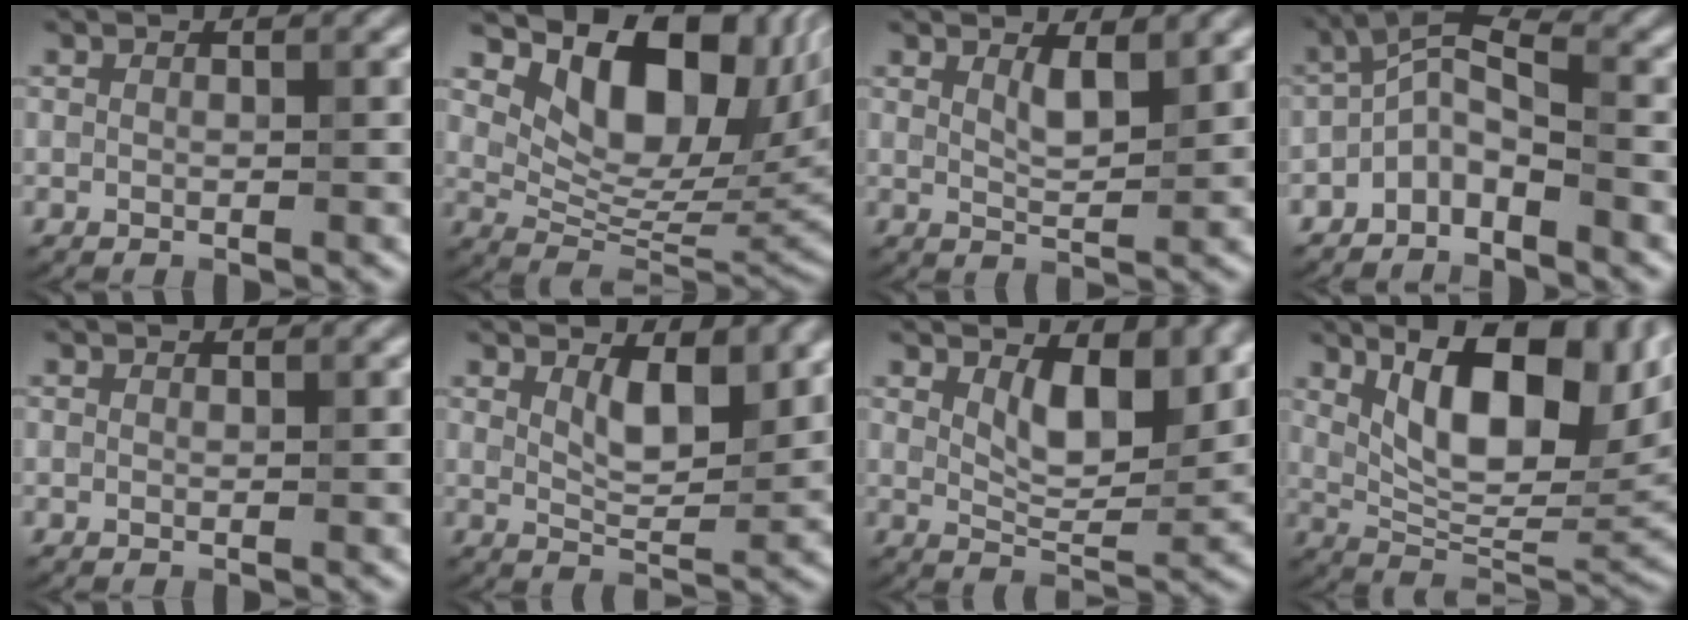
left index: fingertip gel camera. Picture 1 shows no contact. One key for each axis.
{"total": 11.7, "fx": 5.9, "fy": 6.3, "fz": 7.9, "tx": -0.114, "ty": -0.009, "tz": 0.110}
{"total": 2.3, "fx": 1.5, "fy": 0.6, "fz": 1.6, "tx": -0.030, "ty": -0.006, "tz": 0.028}
{"total": 3.6, "fx": -2.1, "fy": 1.5, "fz": 2.6, "tx": -0.051, "ty": 0.012, "tz": -0.048}
{"total": 0.0}
{"total": 4.1, "fx": 2.0, "fy": 1.6, "fz": 3.1, "tx": -0.057, "ty": -0.008, "tz": 0.035}
{"total": 6.3, "fx": 3.0, "fy": 2.8, "fz": 4.7, "tx": -0.080, "ty": -0.010, "tz": 0.046}
{"total": 13.6, "fx": 4.5, "fy": 5.3, "fz": 11.6, "tx": -0.169, "ty": 0.005, "tz": 0.075}